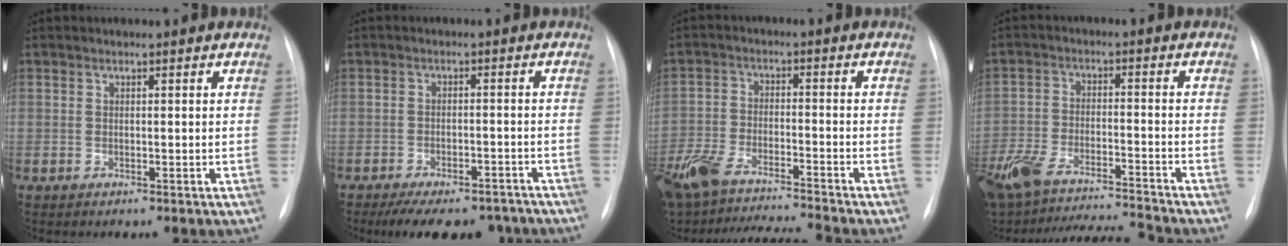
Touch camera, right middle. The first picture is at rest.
{"total": 13.2, "force": [-10.9, 5.3, 5.4], "torque": [-0.089, 0.007, -0.141]}
{"total": 13.8, "force": [-12.4, 0.7, 6.0], "torque": [-0.120, 0.004, -0.215]}
{"total": 15.9, "force": [-14.7, 1.0, 6.1], "torque": [-0.130, 0.003, -0.243]}